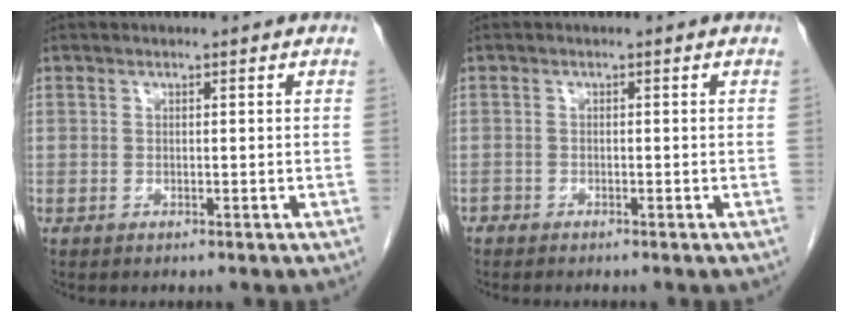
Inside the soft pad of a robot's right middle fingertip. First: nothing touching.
{"total": 1.0, "force": [-0.9, 0.3, 0.1], "torque": [-0.006, 0.000, -0.021]}